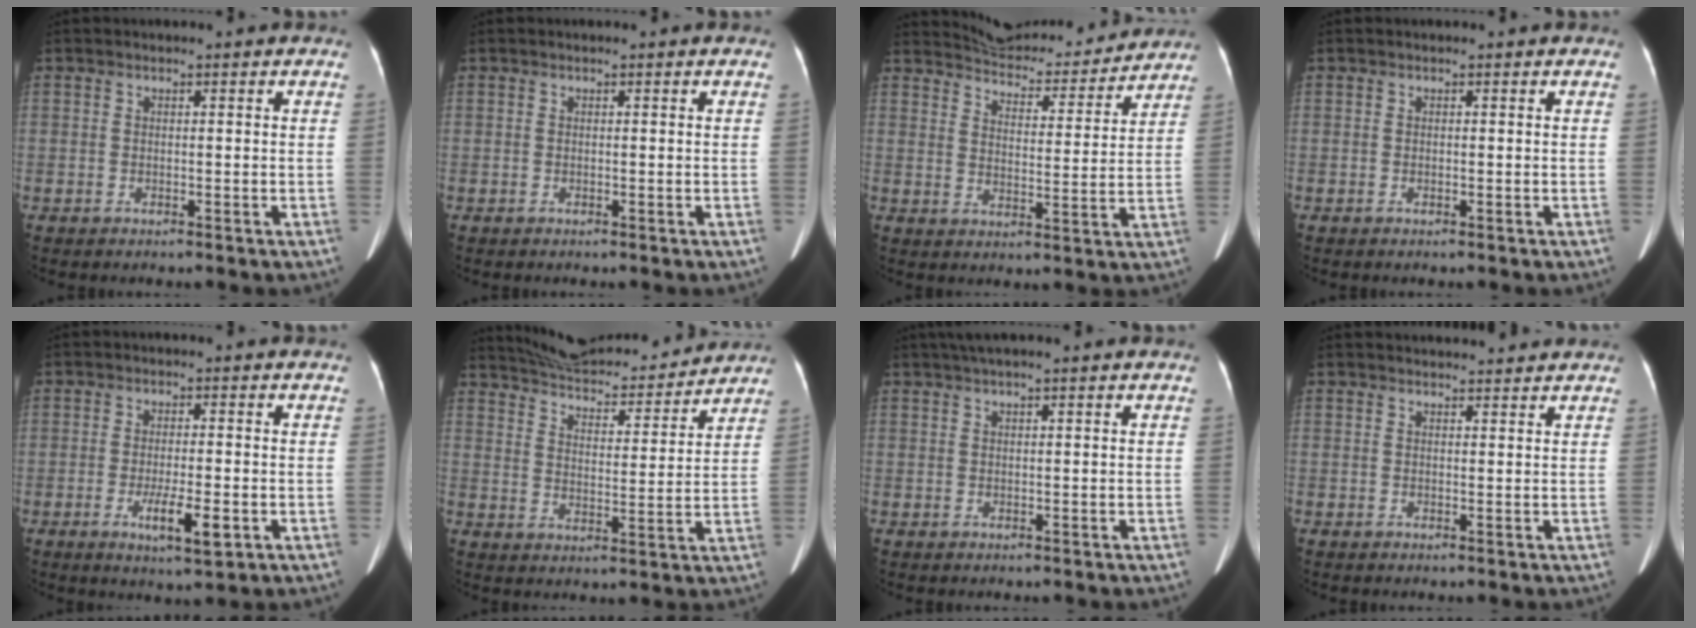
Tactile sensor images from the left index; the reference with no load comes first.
{"total": 0.0}
{"total": 15.4, "force": [14.9, 2.7, 2.9], "torque": [-0.034, -0.001, 0.196]}
{"total": 0.0}
{"total": 5.4, "force": [-1.9, 0.9, 4.9], "torque": [-0.087, -0.008, -0.028]}
{"total": 18.1, "force": [17.2, 2.9, 4.9], "torque": [-0.076, 0.008, 0.245]}
{"total": 3.7, "force": [2.8, 0.0, 2.4], "torque": [-0.040, 0.030, 0.051]}
{"total": 5.3, "force": [5.1, 0.9, 0.7], "torque": [-0.007, 0.026, 0.056]}